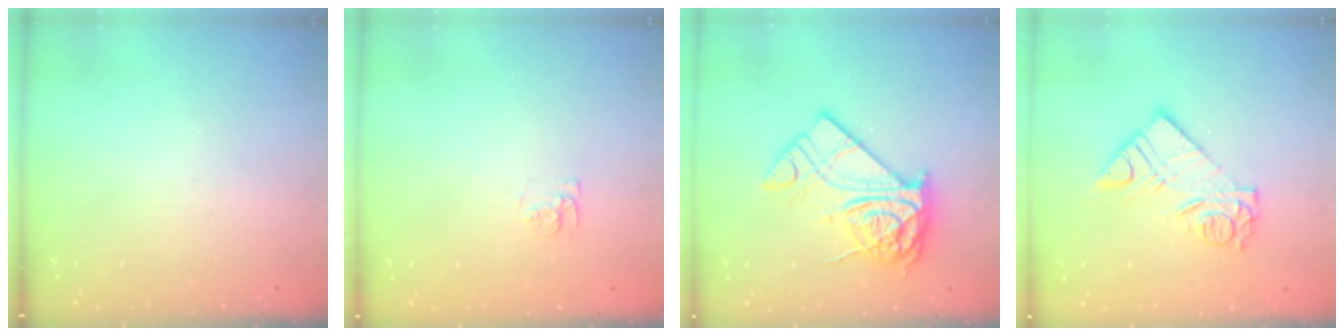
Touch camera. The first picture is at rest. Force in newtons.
{"total": 6.2, "press": 6.2, "slide": 0.6}
{"total": 17.2, "press": 17.2, "slide": 1.3}
{"total": 11.2, "press": 11.2, "slide": 1.0}